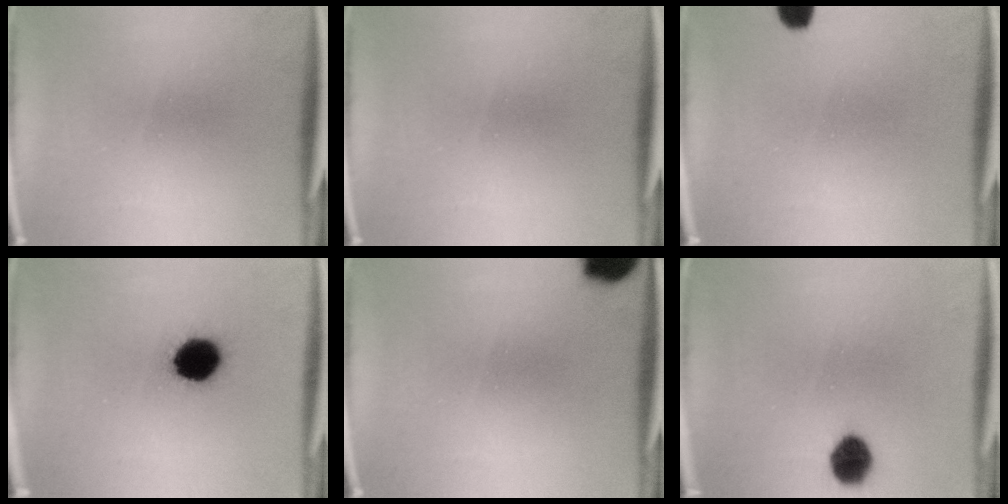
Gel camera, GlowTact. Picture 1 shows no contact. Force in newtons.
{"total": 0.0}
{"total": 3.3}
{"total": 11.0}
{"total": 11.1}
{"total": 5.6}